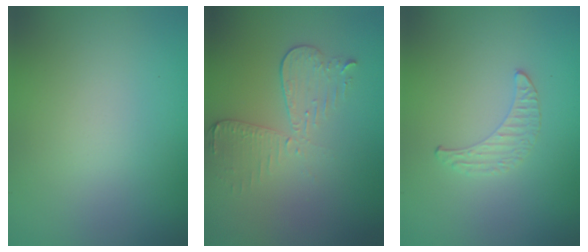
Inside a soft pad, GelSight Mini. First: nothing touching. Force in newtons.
{"total": 3.1, "press": 2.6, "slide": 1.6}
{"total": 0.5, "press": 0.5, "slide": 0.2}